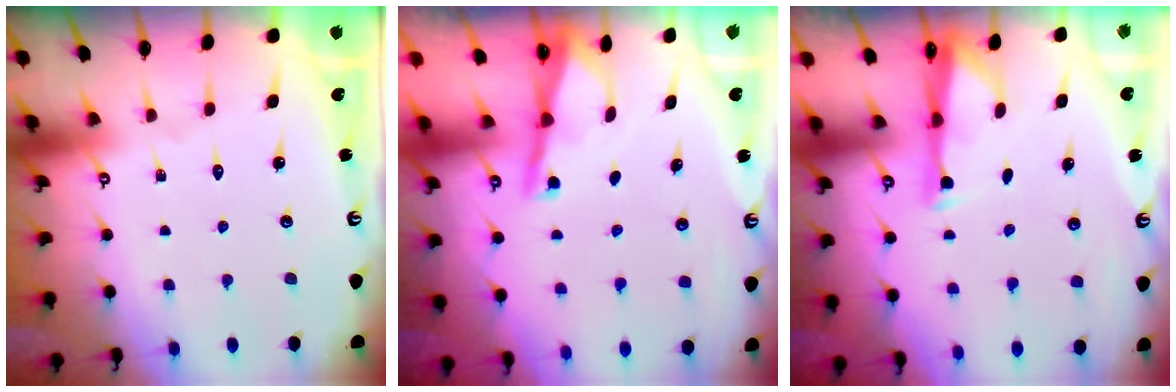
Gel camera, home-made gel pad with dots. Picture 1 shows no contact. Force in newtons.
{"total": 2.9, "press": 2.8, "slide": 0.3}
{"total": 2.9, "press": 2.9, "slide": 0.6}